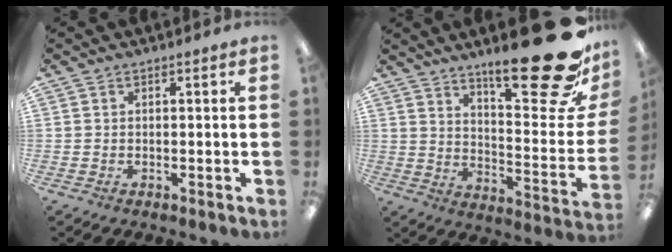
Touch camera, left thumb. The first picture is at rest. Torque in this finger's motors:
{"motor_torque": [2.27, 1.31, 1.30, -1.47, 0.07]}